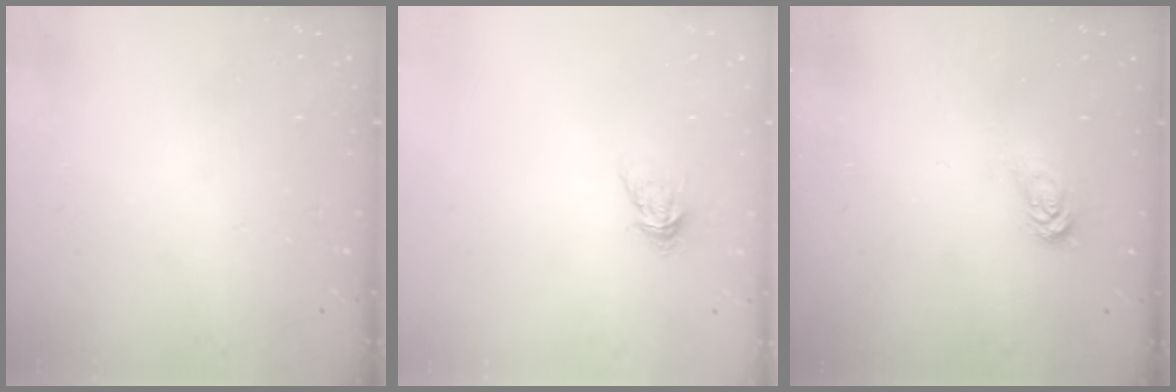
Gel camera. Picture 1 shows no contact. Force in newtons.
{"total": 5.5, "press": 5.5, "slide": 0.4}
{"total": 4.4, "press": 4.4, "slide": 0.6}